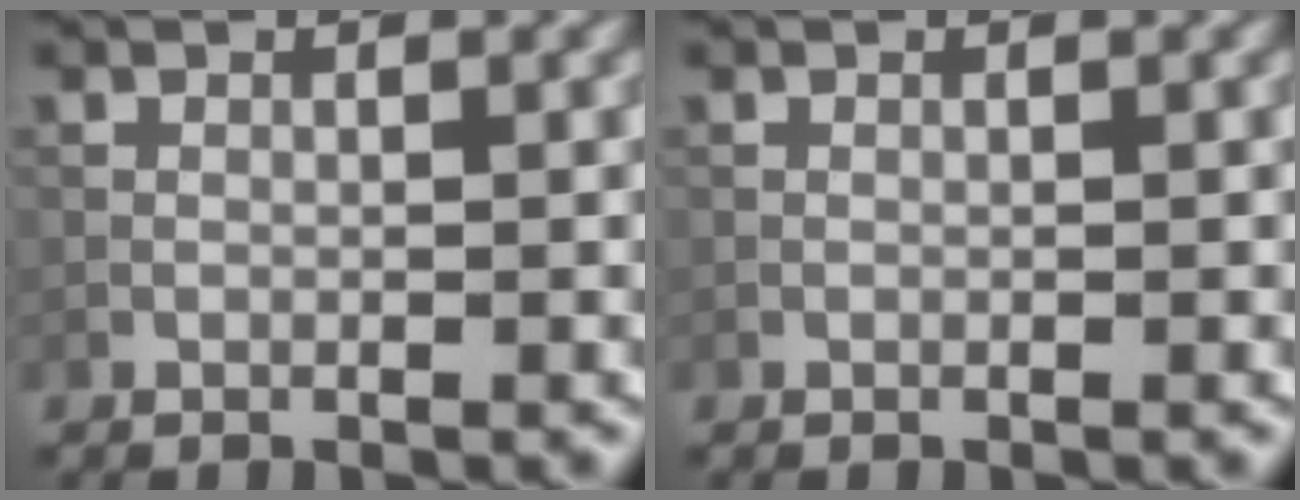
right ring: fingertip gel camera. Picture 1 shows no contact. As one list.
[{"total": 0.0}]